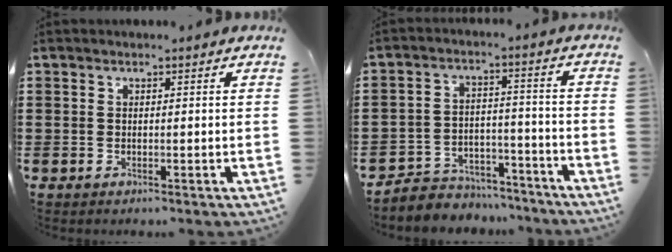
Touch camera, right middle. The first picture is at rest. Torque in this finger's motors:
{"motor_torque": [0.18, 0.04, 0.03, 0.03]}